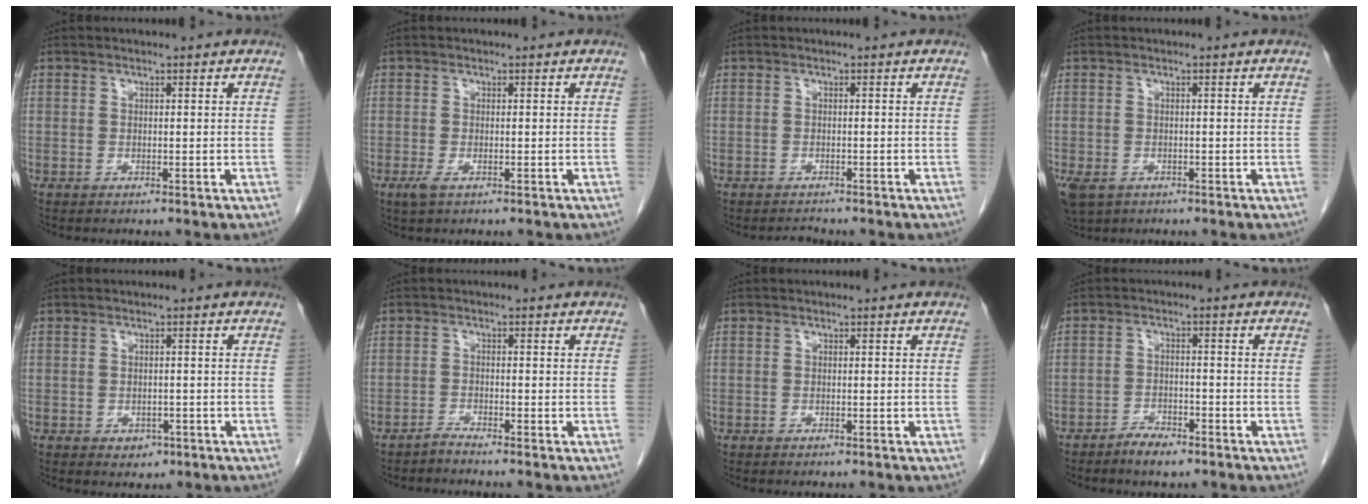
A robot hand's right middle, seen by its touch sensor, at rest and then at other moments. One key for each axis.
{"total": 1.7, "fx": -0.8, "fy": 0.7, "fz": 1.4, "tx": -0.031, "ty": -0.002, "tz": -0.010}
{"total": 1.0, "fx": -1.0, "fy": 0.1, "fz": -0.2, "tx": 0.000, "ty": -0.007, "tz": -0.013}
{"total": 5.2, "fx": -2.9, "fy": 3.5, "fz": 2.5, "tx": -0.056, "ty": -0.010, "tz": -0.042}
{"total": 2.0, "fx": -0.9, "fy": 1.5, "fz": 1.0, "tx": -0.011, "ty": 0.003, "tz": -0.003}
{"total": 1.3, "fx": -1.2, "fy": -0.3, "fz": 0.0, "tx": 0.001, "ty": -0.004, "tz": -0.024}
{"total": 0.0}
{"total": 3.5, "fx": -2.8, "fy": 1.1, "fz": 1.7, "tx": -0.033, "ty": 0.001, "tz": -0.045}